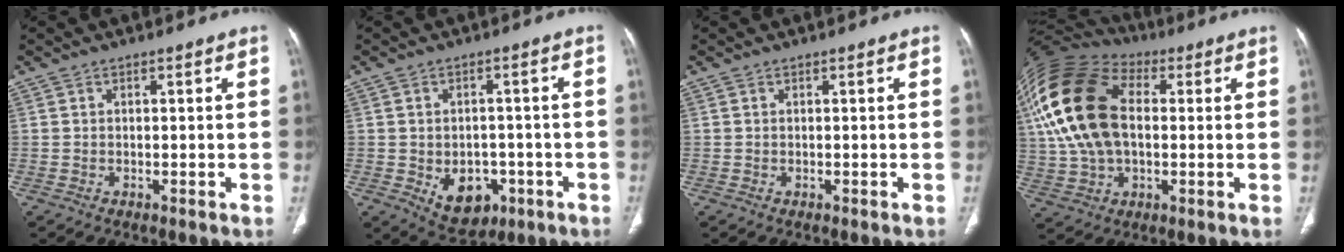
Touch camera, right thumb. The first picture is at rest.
{"total": 8.6, "force": [-2.9, 6.3, 5.2], "torque": [-0.047, 0.013, -0.025]}
{"total": 0.0}
{"total": 22.8, "force": [3.5, 14.1, 17.6], "torque": [-0.367, 0.016, 0.059]}